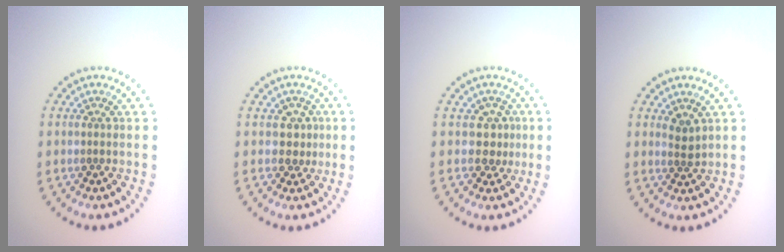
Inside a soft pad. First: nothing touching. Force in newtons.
{"total": 1.8, "press": 1.4, "slide": 1.2}
{"total": 2.1, "press": 1.6, "slide": 1.3}
{"total": 1.2, "press": 1.0, "slide": 0.7}